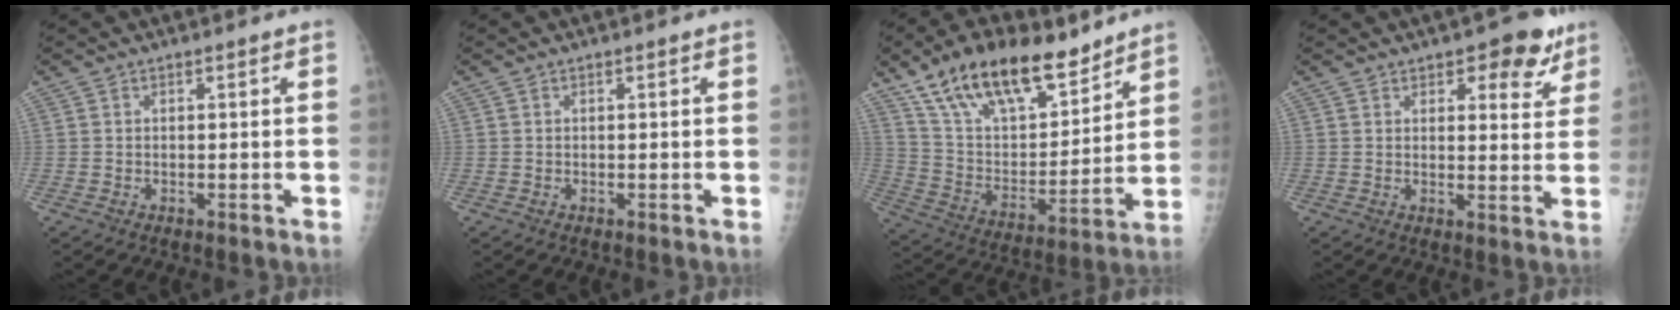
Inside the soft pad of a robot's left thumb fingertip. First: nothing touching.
{"total": 0.0}
{"total": 22.3, "force": [15.6, 9.7, 12.6], "torque": [-0.183, -0.049, 0.279]}
{"total": 7.8, "force": [4.8, 3.8, 4.9], "torque": [-0.026, -0.021, 0.058]}